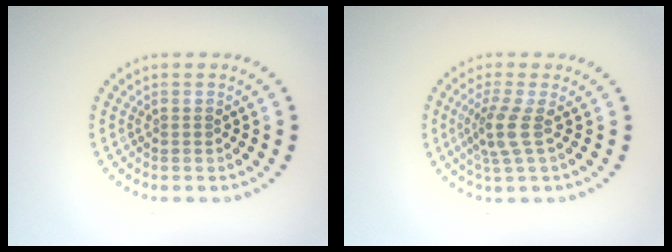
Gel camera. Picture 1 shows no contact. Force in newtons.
{"total": 2.7, "press": 2.1, "slide": 1.8}